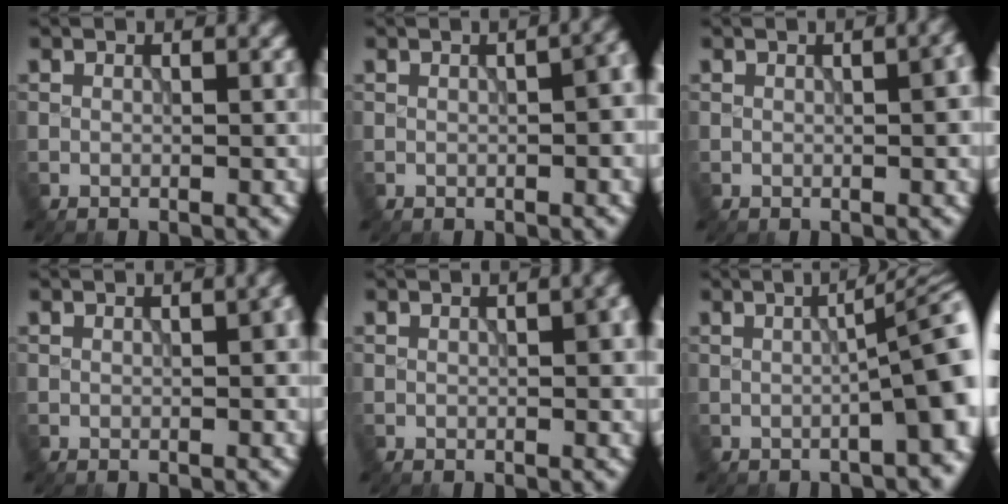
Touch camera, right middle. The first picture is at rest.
{"total": 4.6, "force": [-0.3, 2.1, 4.1], "torque": [-0.028, 0.003, 0.003]}
{"total": 2.7, "force": [0.0, 0.9, 2.6], "torque": [-0.023, 0.003, 0.008]}
{"total": 1.8, "force": [0.0, 0.8, 1.7], "torque": [-0.019, 0.000, 0.006]}
{"total": 2.3, "force": [0.1, 0.8, 2.1], "torque": [-0.027, 0.000, 0.006]}
{"total": 8.5, "force": [-0.7, 2.4, 8.2], "torque": [-0.075, 0.007, -0.008]}